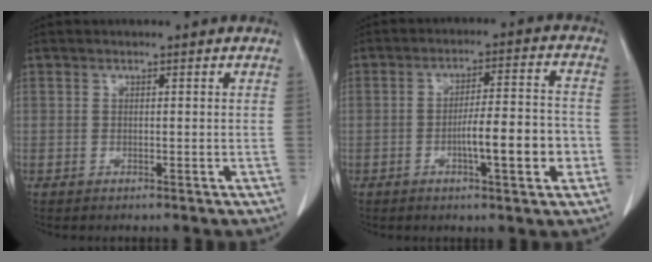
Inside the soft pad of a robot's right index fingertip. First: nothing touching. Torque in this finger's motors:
{"motor_torque": [0.62, -0.14, 0.40, 0.07]}